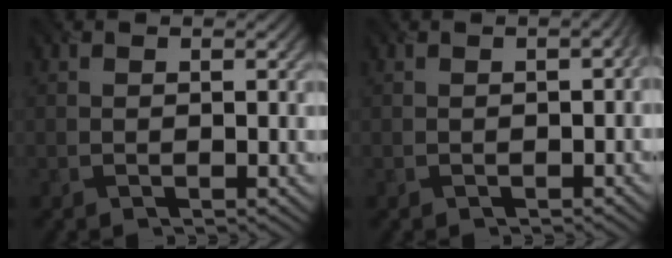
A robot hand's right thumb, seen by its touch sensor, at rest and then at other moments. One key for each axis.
{"total": 1.9, "fx": -0.5, "fy": 1.1, "fz": 1.4, "tx": -0.023, "ty": -0.008, "tz": 0.001}